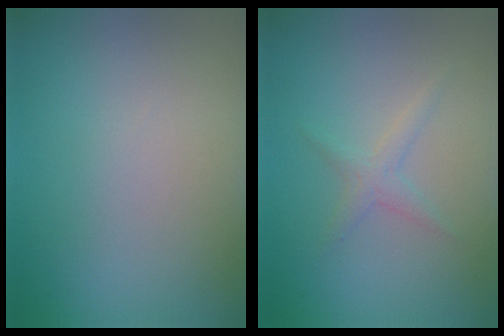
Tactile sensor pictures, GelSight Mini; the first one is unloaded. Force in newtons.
{"total": 1.3, "press": 1.3, "slide": 0.0}